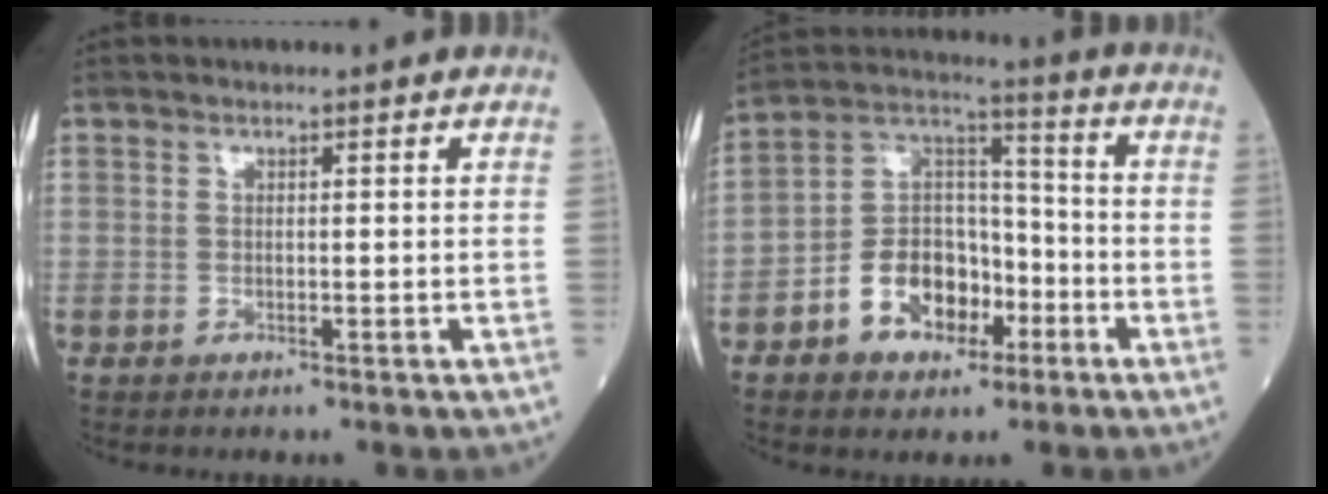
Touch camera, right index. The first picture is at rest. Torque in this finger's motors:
{"motor_torque": [0.65, -0.10, 0.32, 0.06]}